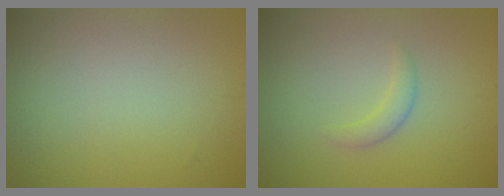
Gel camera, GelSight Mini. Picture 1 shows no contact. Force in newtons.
{"total": 1.4, "press": 1.4, "slide": 0.2}